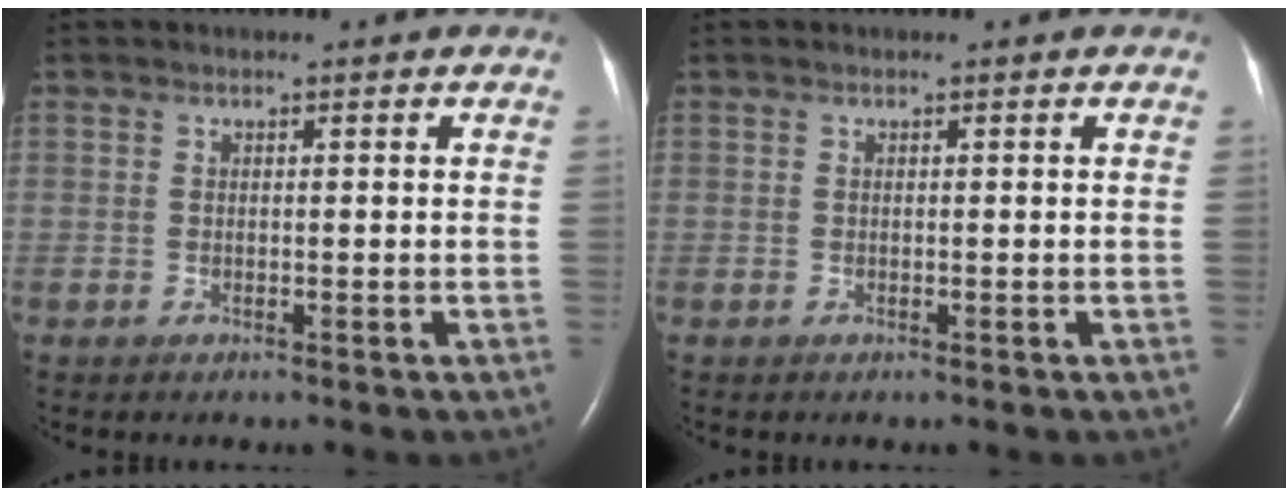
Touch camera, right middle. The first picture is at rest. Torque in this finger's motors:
{"motor_torque": [-0.07, 0.07, 0.08, 0.02]}